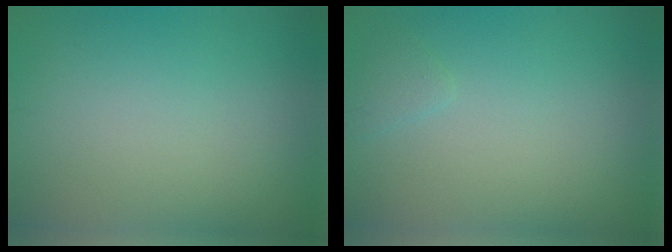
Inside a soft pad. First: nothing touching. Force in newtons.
{"total": 0.9, "press": 0.9, "slide": 0.1}